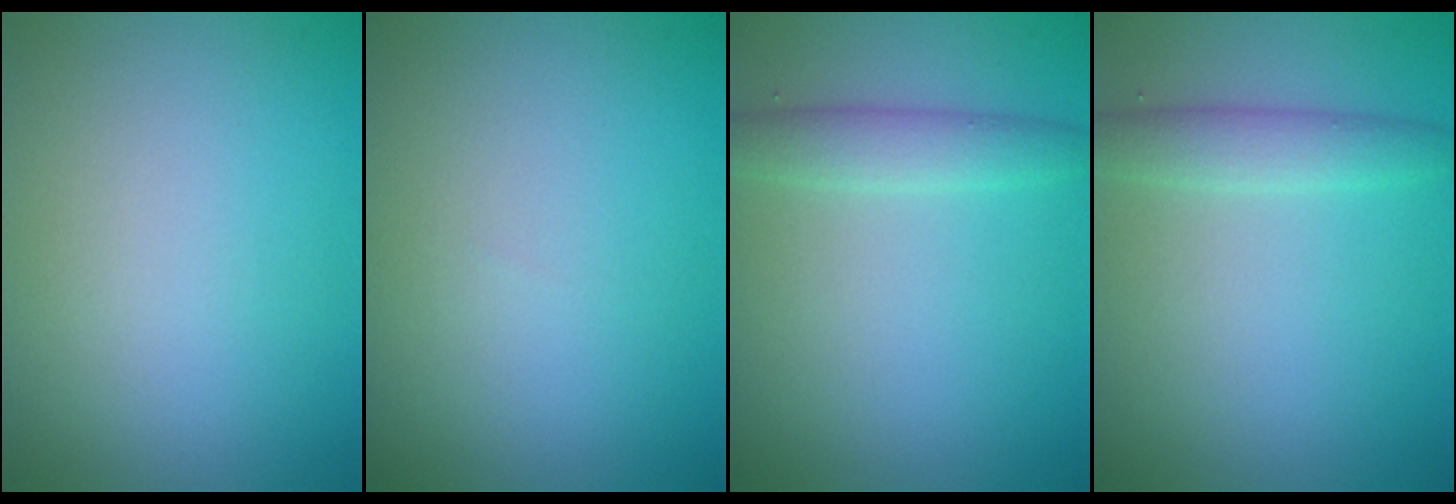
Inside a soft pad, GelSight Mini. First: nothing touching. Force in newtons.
{"total": 0.0}
{"total": 2.4, "press": 2.4, "slide": 0.1}
{"total": 2.4, "press": 2.4, "slide": 0.1}